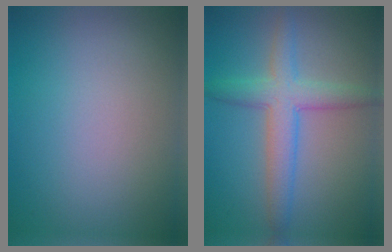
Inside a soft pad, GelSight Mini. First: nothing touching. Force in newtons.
{"total": 4.4, "press": 4.4, "slide": 0.2}